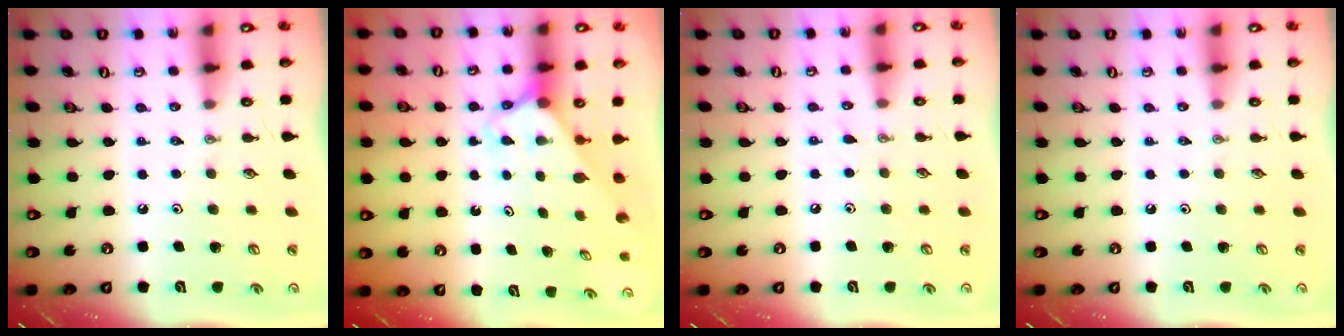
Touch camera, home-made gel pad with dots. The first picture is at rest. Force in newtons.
{"total": 2.4, "press": 2.4, "slide": 0.2}
{"total": 5.5, "press": 5.5, "slide": 0.6}
{"total": 0.0}